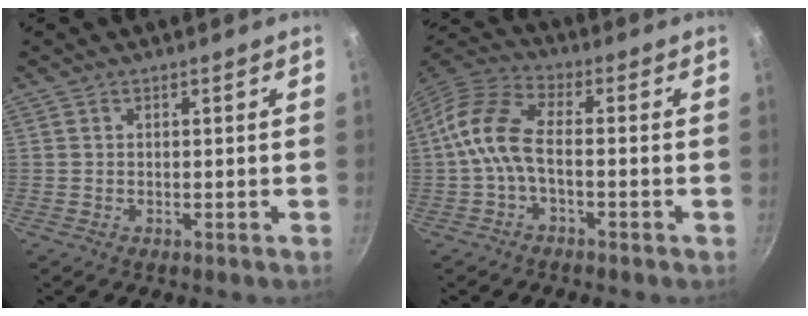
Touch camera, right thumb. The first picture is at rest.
{"total": 9.6, "force": [-2.1, 4.8, 8.0], "torque": [-0.171, 0.037, -0.058]}